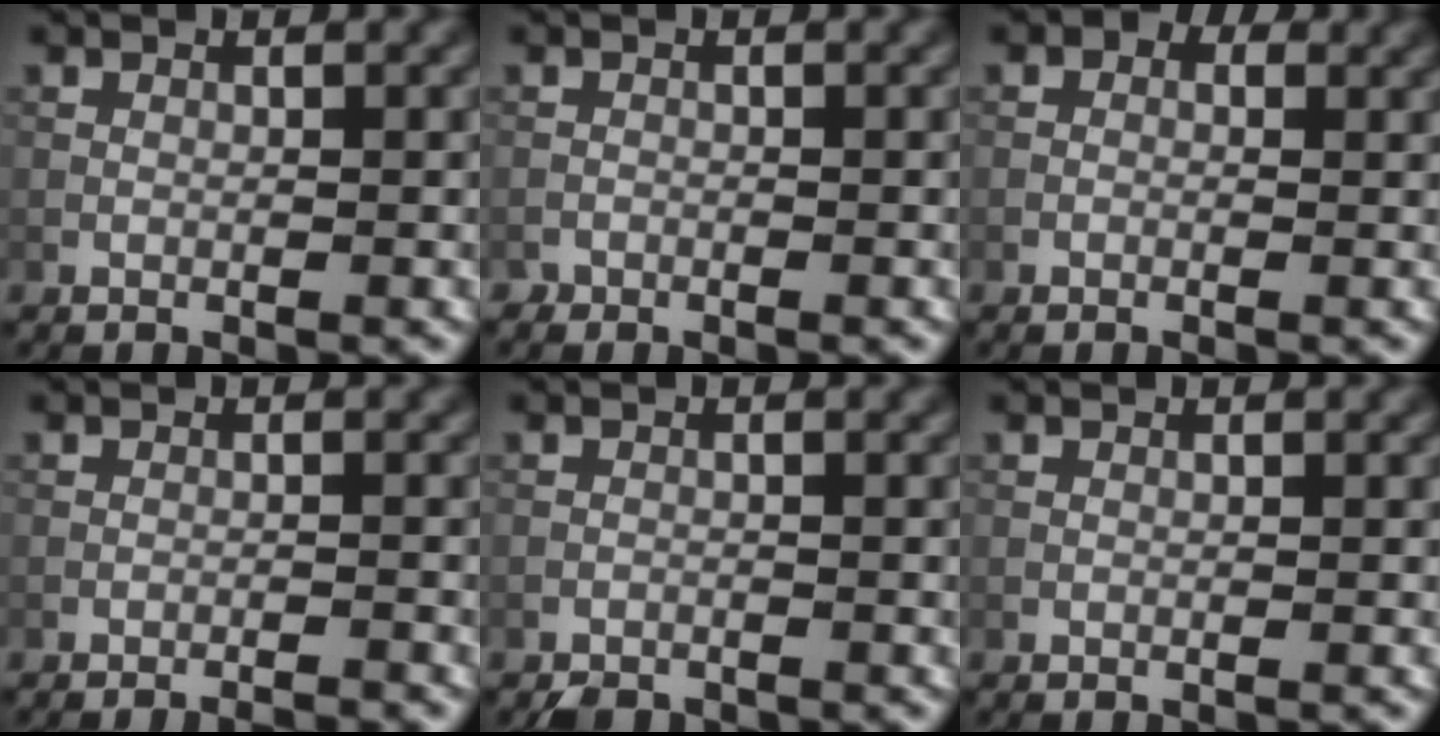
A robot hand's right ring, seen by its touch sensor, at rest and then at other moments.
{"total": 0.6, "force": [-0.5, 0.3, -0.2], "torque": [-0.001, 0.000, -0.010]}
{"total": 1.8, "force": [0.6, 1.4, 1.0], "torque": [0.002, -0.002, -0.013]}
{"total": 2.3, "force": [-2.0, 0.2, 1.0], "torque": [-0.011, 0.003, -0.037]}
{"total": 1.4, "force": [-1.3, 0.4, 0.0], "torque": [0.004, -0.002, -0.023]}
{"total": 0.0}